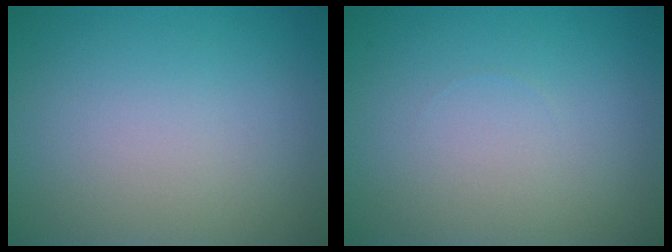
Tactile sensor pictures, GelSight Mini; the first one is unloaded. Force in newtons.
{"total": 0.0}